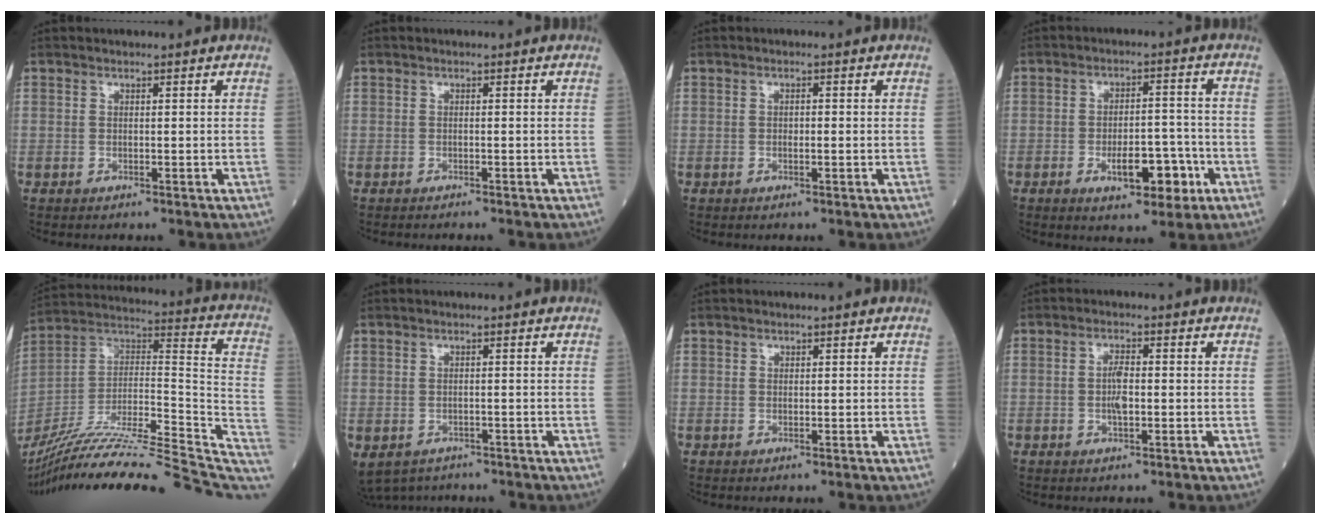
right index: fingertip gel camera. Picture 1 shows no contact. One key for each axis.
{"total": 1.7, "fx": -1.5, "fy": 0.0, "fz": 0.8, "tx": -0.012, "ty": -0.001, "tz": -0.019}
{"total": 1.0, "fx": -0.2, "fy": 0.3, "fz": 0.9, "tx": -0.018, "ty": 0.001, "tz": -0.004}
{"total": 8.1, "fx": -3.2, "fy": 3.2, "fz": 6.7, "tx": -0.102, "ty": 0.006, "tz": -0.044}
{"total": 32.5, "fx": -27.1, "fy": 2.8, "fz": 17.8, "tx": -0.232, "ty": -0.014, "tz": -0.413}
{"total": 6.7, "fx": -5.3, "fy": 3.8, "fz": 1.6, "tx": -0.034, "ty": -0.008, "tz": -0.074}
{"total": 0.0}
{"total": 3.1, "fx": -0.3, "fy": 0.9, "fz": 2.9, "tx": -0.059, "ty": 0.001, "tz": -0.006}